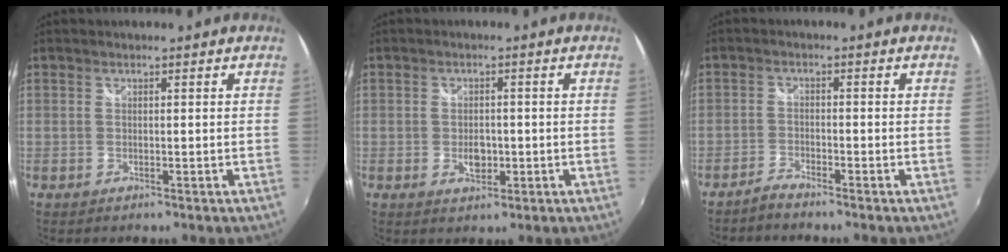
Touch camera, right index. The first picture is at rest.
{"total": 3.4, "force": [-0.8, 2.2, 2.4], "torque": [-0.040, -0.003, -0.012]}
{"total": 2.6, "force": [-2.5, 0.2, 0.6], "torque": [-0.025, -0.004, -0.053]}